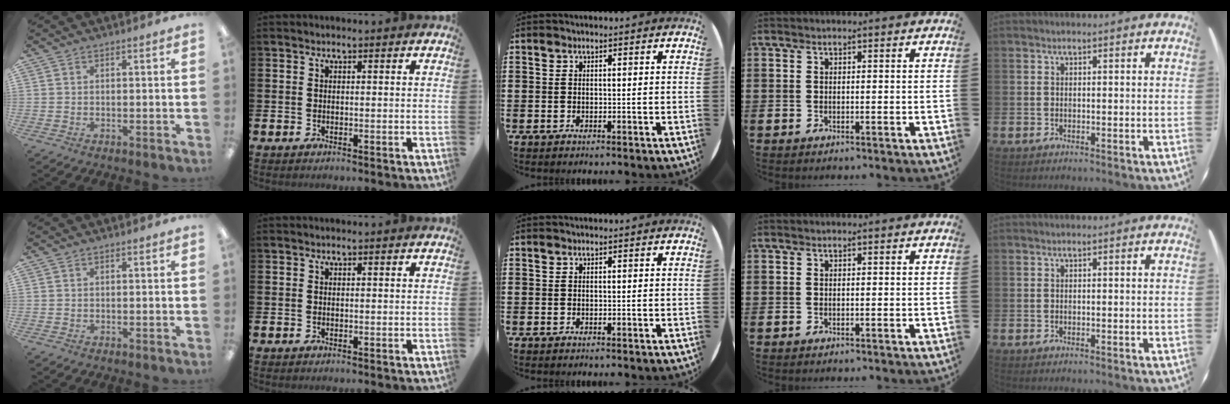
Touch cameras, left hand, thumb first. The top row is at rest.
{}